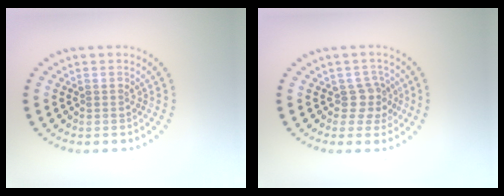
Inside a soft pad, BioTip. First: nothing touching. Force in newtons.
{"total": 2.1, "press": 1.7, "slide": 1.2}